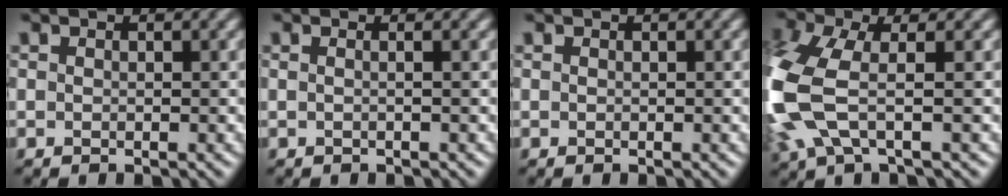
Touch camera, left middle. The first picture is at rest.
{"total": 0.7, "force": [0.1, -0.1, 0.7], "torque": [-0.016, -0.007, -0.004]}
{"total": 0.0}
{"total": 8.0, "force": [-1.1, 4.0, 6.9], "torque": [-0.199, -0.002, -0.034]}